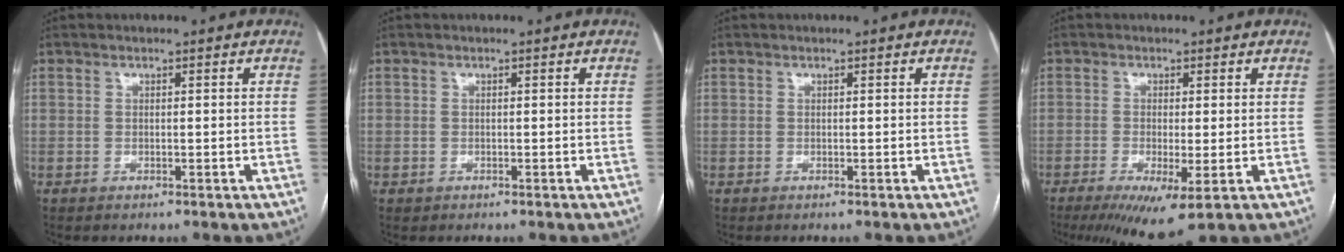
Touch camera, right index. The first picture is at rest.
{"total": 0.5, "force": [-0.2, 0.5, 0.0], "torque": [0.000, 0.005, -0.005]}
{"total": 0.0}
{"total": 7.6, "force": [-3.7, 1.1, 6.6], "torque": [-0.101, -0.022, -0.055]}